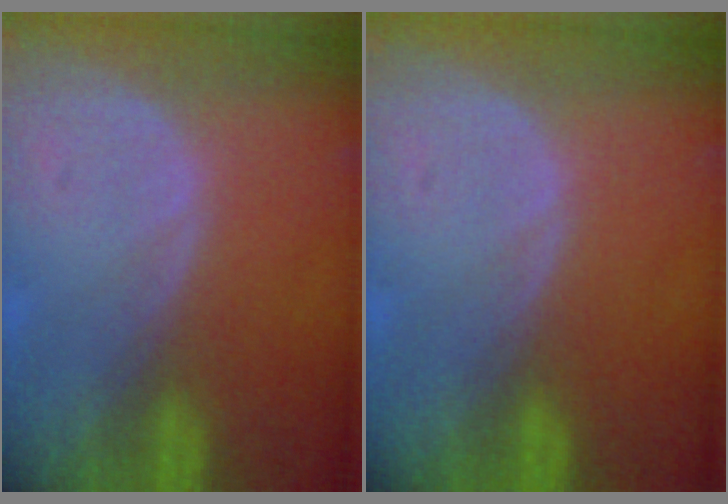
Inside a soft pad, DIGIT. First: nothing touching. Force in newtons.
{"total": 0.0}